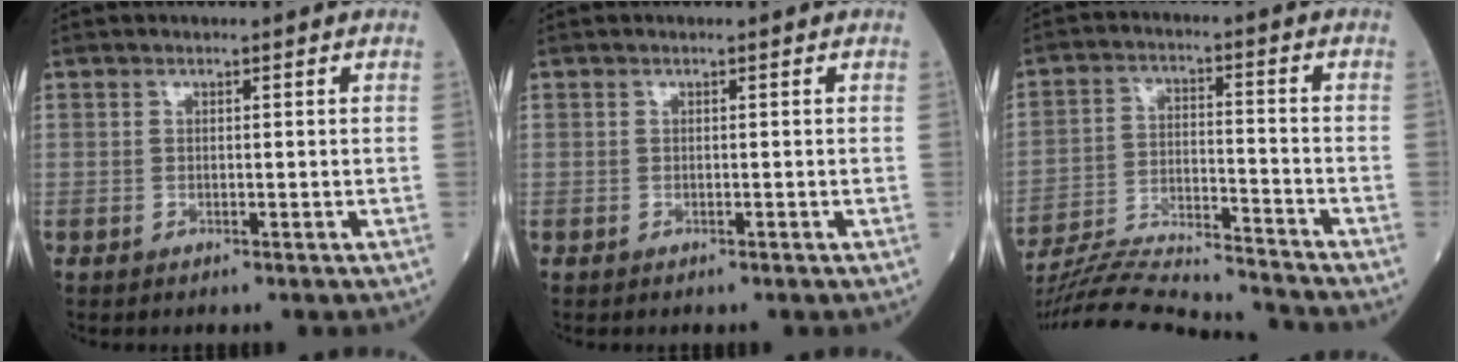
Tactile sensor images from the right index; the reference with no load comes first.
{"total": 0.0}
{"total": 18.6, "force": [-17.8, -0.1, 5.3], "torque": [-0.112, -0.016, -0.283]}